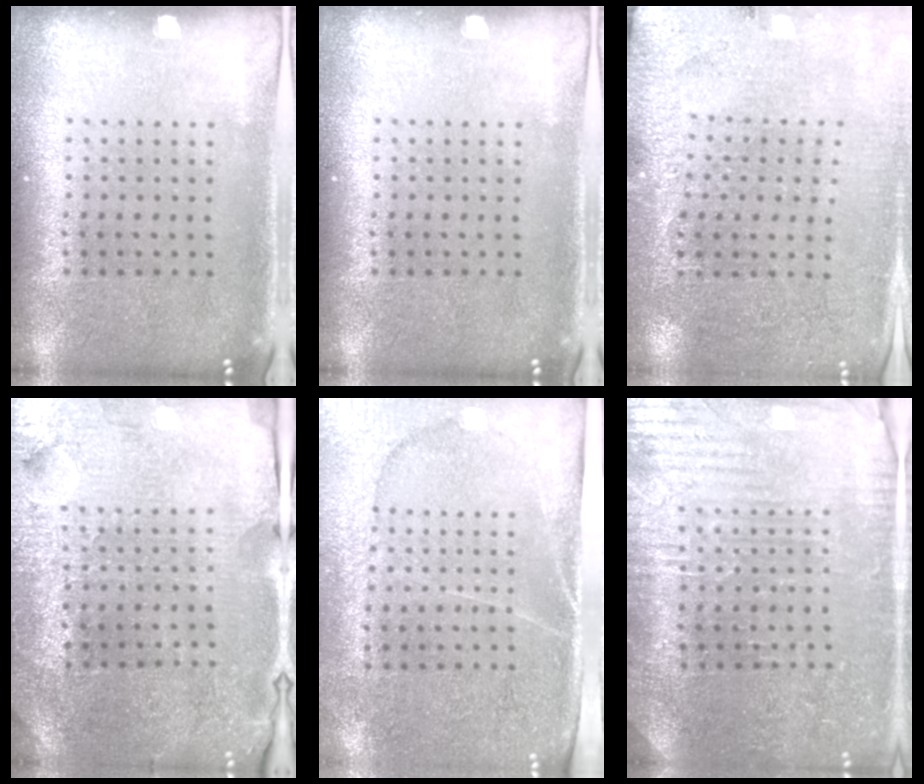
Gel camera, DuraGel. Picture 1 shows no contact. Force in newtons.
{"total": 0.0}
{"total": 2.8, "press": 2.8, "slide": 0.2}
{"total": 3.8, "press": 3.6, "slide": 1.1}
{"total": 3.0, "press": 2.8, "slide": 1.1}
{"total": 3.7, "press": 3.6, "slide": 0.9}